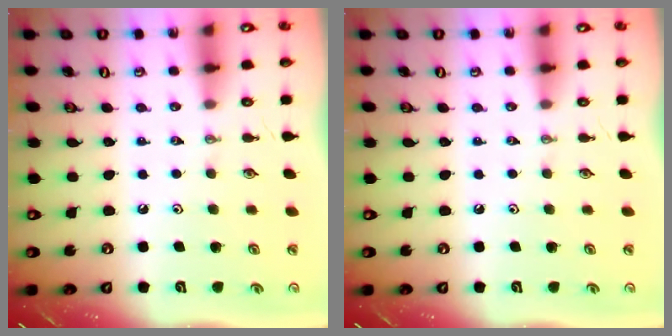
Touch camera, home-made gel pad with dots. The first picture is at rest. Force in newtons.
{"total": 0.0}